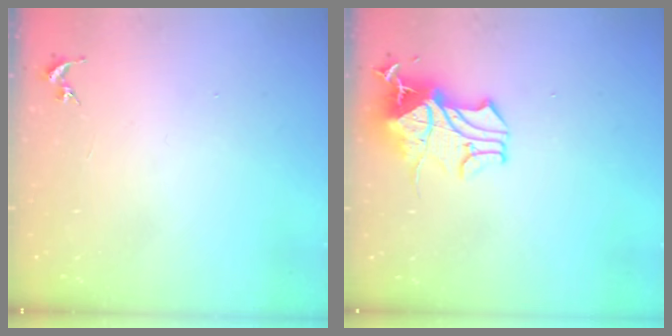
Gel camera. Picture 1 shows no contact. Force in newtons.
{"total": 18.0, "press": 18.0, "slide": 0.2}